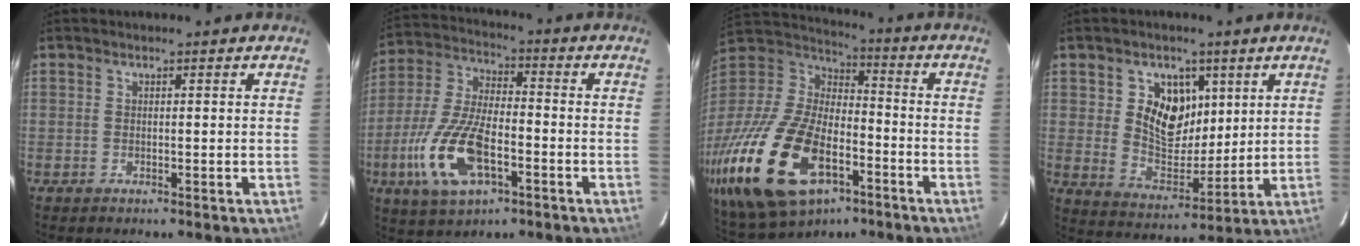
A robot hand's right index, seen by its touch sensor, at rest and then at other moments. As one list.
[{"total": 16.0, "force": [-6.0, 7.0, 13.0], "torque": [-0.289, -0.009, -0.111]}, {"total": 34.0, "force": [-15.4, 18.8, 23.8], "torque": [-0.542, -0.042, -0.258]}, {"total": 10.7, "force": [3.6, 7.8, 6.3], "torque": [-0.114, -0.001, 0.073]}]